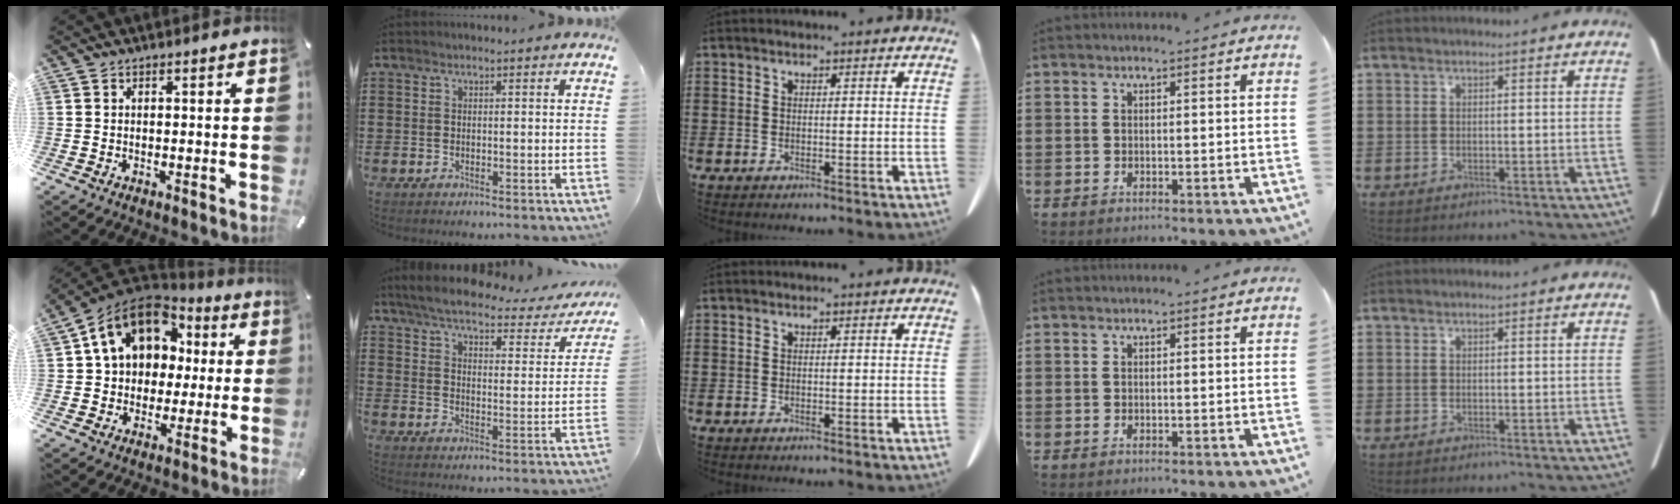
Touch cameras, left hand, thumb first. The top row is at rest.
{"thumb": {"total": 15.3, "force": [5.1, 12.4, 7.4], "torque": [-0.135, -0.011, 0.099]}, "index": {"total": 5.1, "force": [4.6, 0.6, 2.2], "torque": [-0.067, -0.028, 0.073]}}